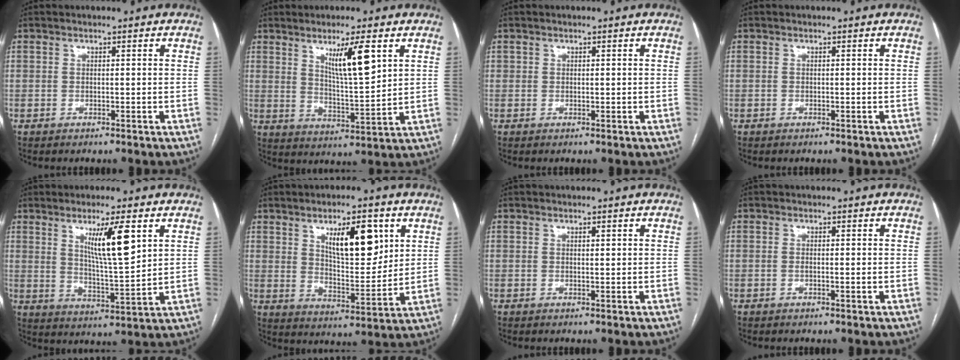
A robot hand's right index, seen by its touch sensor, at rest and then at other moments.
{"total": 8.8, "force": [4.3, 0.8, 7.6], "torque": [-0.134, -0.012, 0.080]}
{"total": 0.6, "force": [0.3, 0.5, 0.1], "torque": [0.006, 0.001, 0.004]}
{"total": 0.0}
{"total": 9.6, "force": [4.3, 0.7, 8.6], "torque": [-0.149, -0.014, 0.079]}
{"total": 11.5, "force": [5.2, 3.9, 9.5], "torque": [-0.154, -0.001, 0.094]}
{"total": 0.6, "force": [0.4, 0.2, 0.3], "torque": [-0.008, -0.001, 0.007]}
{"total": 1.1, "force": [-0.1, 0.2, 1.1], "torque": [-0.018, 0.000, 0.002]}